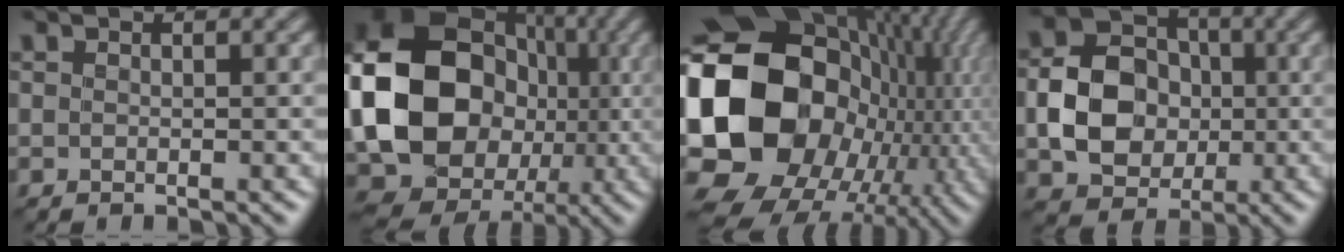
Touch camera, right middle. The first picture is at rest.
{"total": 19.9, "force": [-1.0, 17.1, 10.1], "torque": [-0.193, -0.020, -0.036]}
{"total": 21.3, "force": [-1.9, 17.4, 12.2], "torque": [-0.257, 0.002, -0.037]}
{"total": 7.0, "force": [-0.8, 5.7, 4.0], "torque": [-0.066, 0.005, -0.022]}